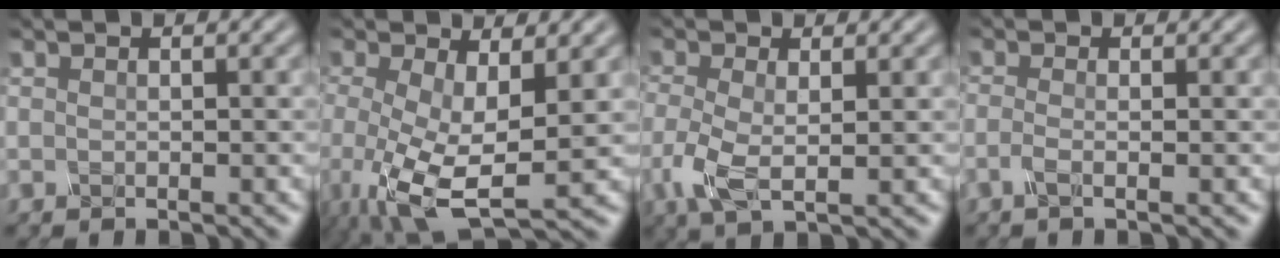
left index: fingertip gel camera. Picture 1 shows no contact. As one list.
[{"total": 7.6, "force": [-1.9, 2.7, 6.9], "torque": [-0.159, -0.022, -0.014]}, {"total": 2.7, "force": [-0.9, 1.1, 2.3], "torque": [-0.077, -0.006, 0.000]}, {"total": 1.1, "force": [-0.7, 0.2, 0.8], "torque": [-0.022, -0.004, -0.006]}]